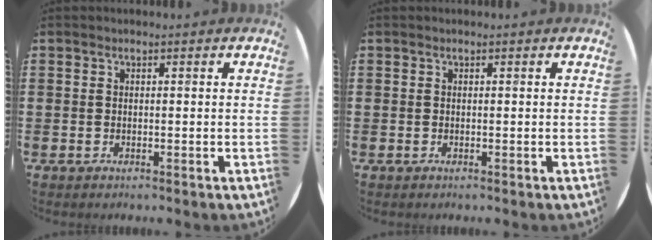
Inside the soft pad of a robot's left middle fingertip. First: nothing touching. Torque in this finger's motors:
{"motor_torque": [-0.04, 0.02, 0.00, 0.01]}